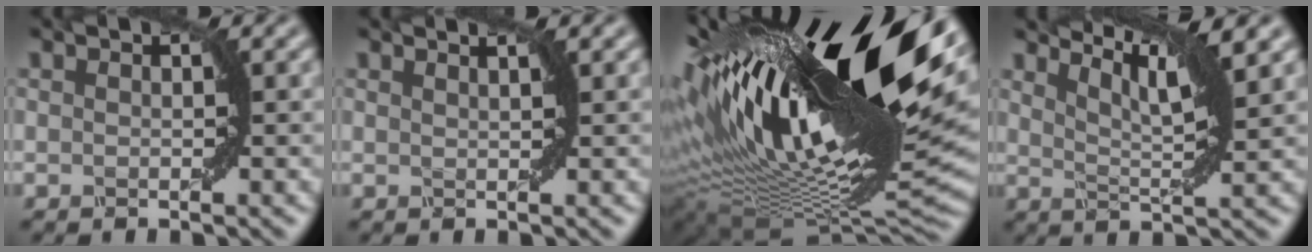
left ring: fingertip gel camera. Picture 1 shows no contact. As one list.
[{"total": 2.0, "force": [1.4, 0.8, 1.2], "torque": [0.006, 0.003, -0.005]}, {"total": 19.8, "force": [5.7, 7.8, 17.3], "torque": [-0.312, -0.001, 0.114]}, {"total": 6.4, "force": [4.6, 1.1, 4.3], "torque": [-0.065, 0.010, 0.069]}]